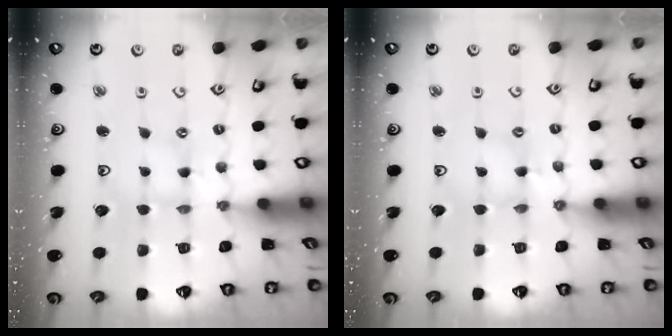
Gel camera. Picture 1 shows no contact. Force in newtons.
{"total": 1.7, "press": 1.7, "slide": 0.3}